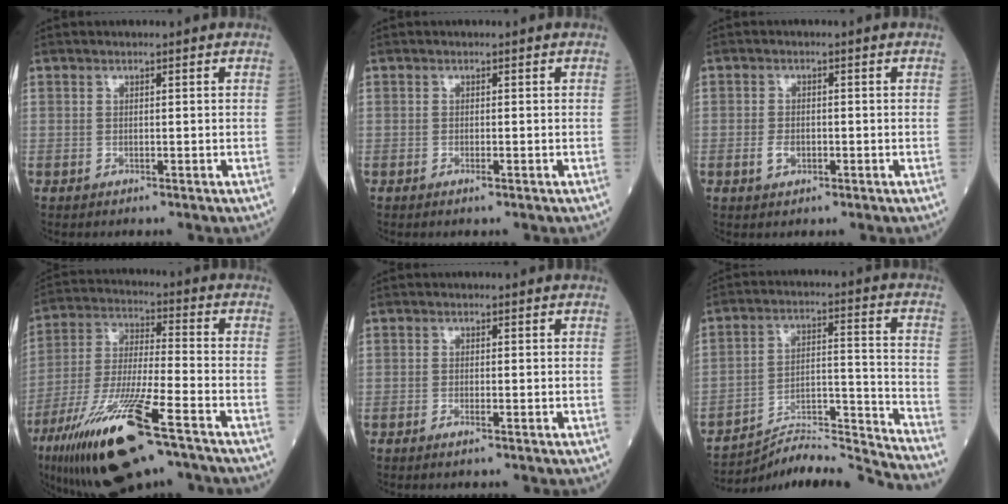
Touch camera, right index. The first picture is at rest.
{"total": 0.7, "force": [-0.4, -0.1, 0.6], "torque": [-0.014, -0.002, -0.007]}
{"total": 2.3, "force": [-0.7, 1.5, 1.6], "torque": [-0.030, 0.003, -0.010]}
{"total": 19.3, "force": [-11.6, 2.4, 15.3], "torque": [-0.310, -0.050, -0.208]}
{"total": 1.0, "force": [-0.6, -0.2, 0.8], "torque": [-0.018, -0.003, -0.011]}
{"total": 15.9, "force": [-15.6, -2.6, 1.7], "torque": [-0.016, 0.033, -0.249]}